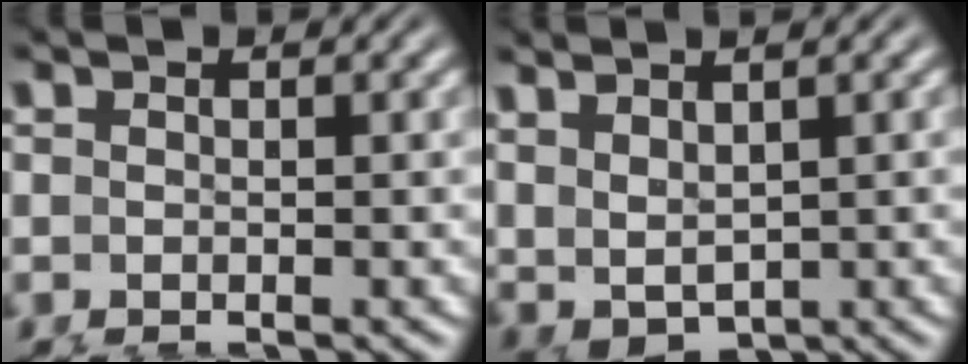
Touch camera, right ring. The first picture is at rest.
{"total": 2.0, "force": [1.9, 0.4, 0.5], "torque": [-0.009, -0.003, 0.052]}